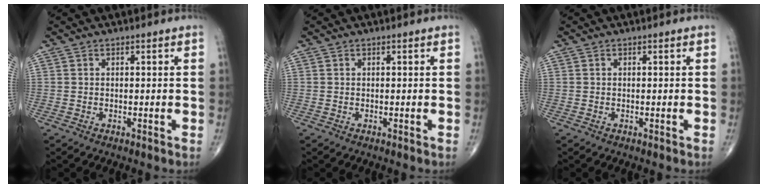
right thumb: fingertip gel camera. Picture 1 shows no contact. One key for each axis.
{"total": 0.0}
{"total": 0.0}